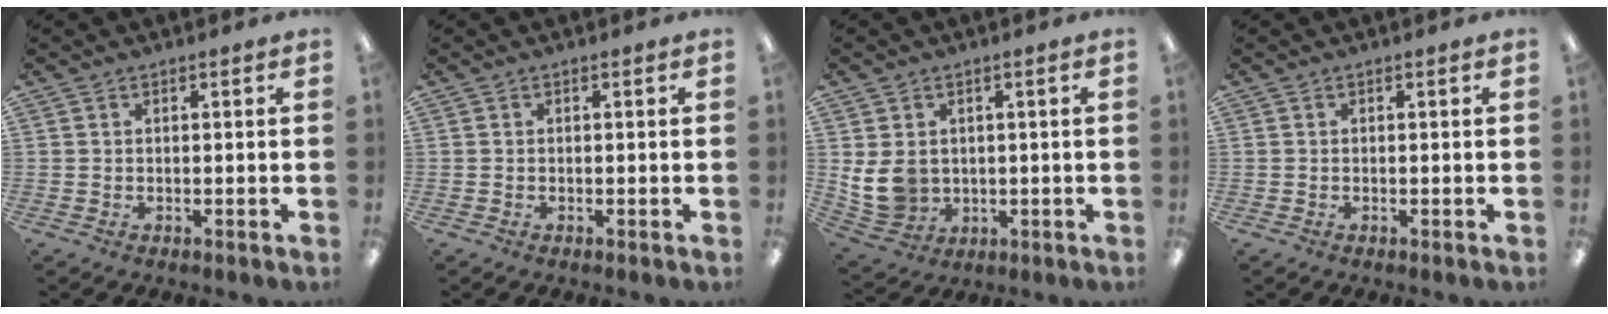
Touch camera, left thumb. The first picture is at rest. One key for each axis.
{"total": 0.0}
{"total": 7.8, "fx": 1.2, "fy": 6.7, "fz": 3.8, "tx": -0.097, "ty": 0.004, "tz": 0.029}
{"total": 0.0}